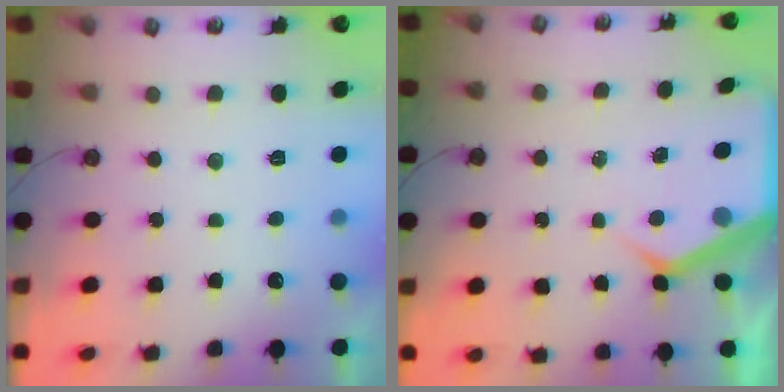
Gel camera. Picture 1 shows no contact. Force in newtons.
{"total": 6.5, "press": 6.5, "slide": 0.6}